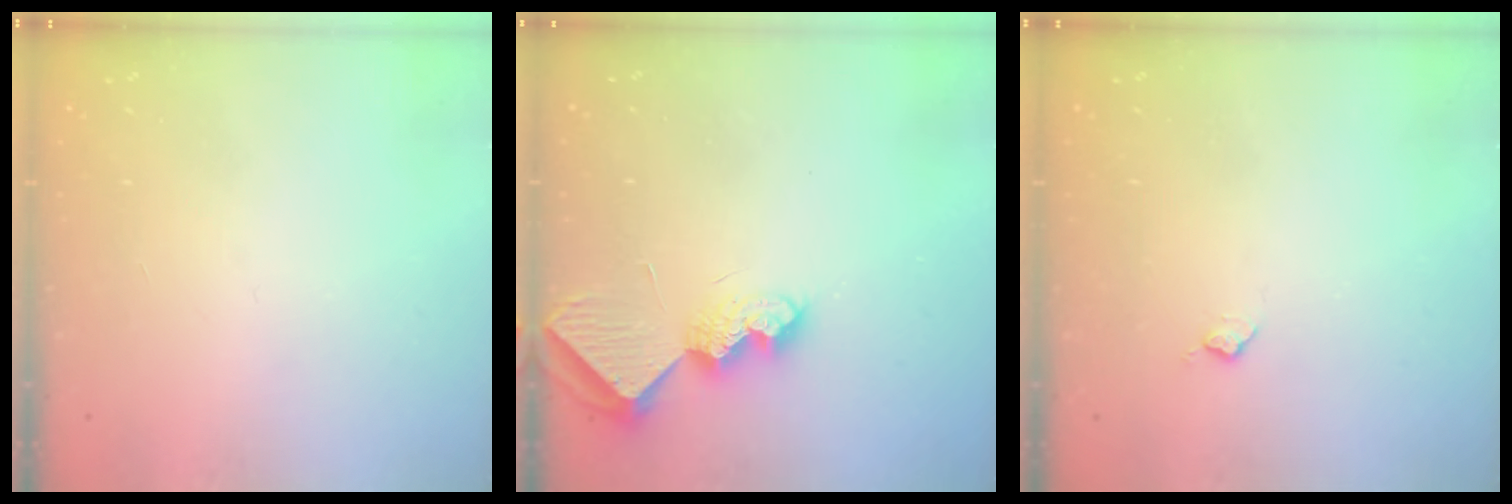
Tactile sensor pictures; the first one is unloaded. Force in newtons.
{"total": 9.1, "press": 9.1, "slide": 0.2}
{"total": 4.1, "press": 4.0, "slide": 0.5}